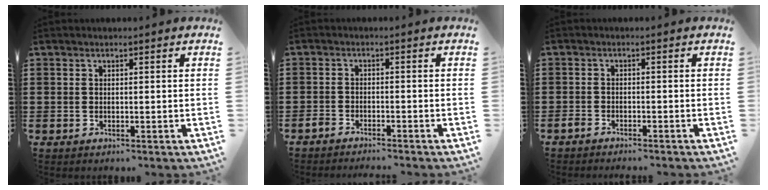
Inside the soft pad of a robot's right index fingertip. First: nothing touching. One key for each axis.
{"total": 2.2, "fx": -2.1, "fy": 0.1, "fz": -0.1, "tx": -0.004, "ty": 0.002, "tz": -0.046}
{"total": 1.6, "fx": -1.6, "fy": 0.2, "fz": 0.0, "tx": -0.004, "ty": 0.003, "tz": -0.034}